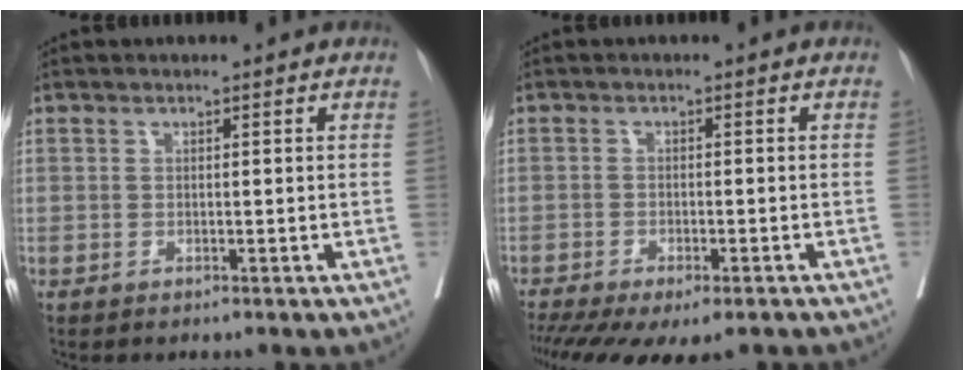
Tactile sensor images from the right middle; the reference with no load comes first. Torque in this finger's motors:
{"motor_torque": [1.17, -0.97, 0.27, 0.09]}